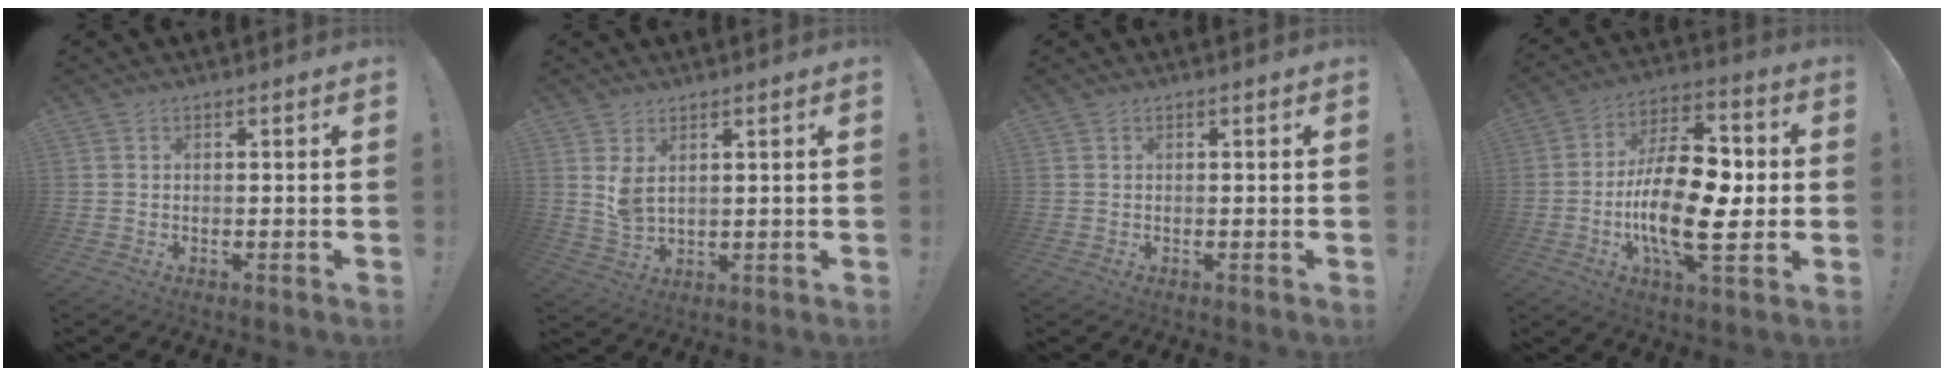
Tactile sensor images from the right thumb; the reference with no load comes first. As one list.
[{"total": 4.8, "force": [2.2, 2.4, 3.5], "torque": [-0.066, -0.014, 0.039]}, {"total": 0.0}, {"total": 22.4, "force": [-3.4, 9.8, 19.8], "torque": [-0.364, 0.011, -0.057]}]